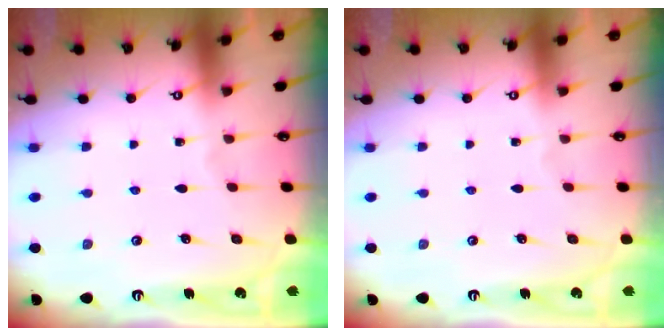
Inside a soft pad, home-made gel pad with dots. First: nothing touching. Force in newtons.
{"total": 0.0}